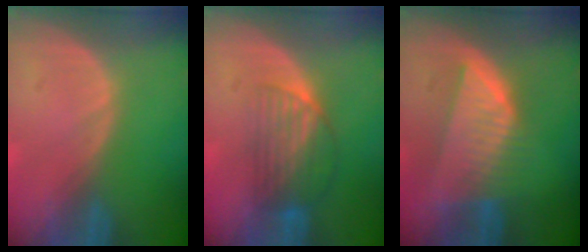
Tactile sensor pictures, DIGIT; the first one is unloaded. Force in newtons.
{"total": 6.6, "press": 5.7, "slide": 3.4}
{"total": 8.1, "press": 7.2, "slide": 3.8}